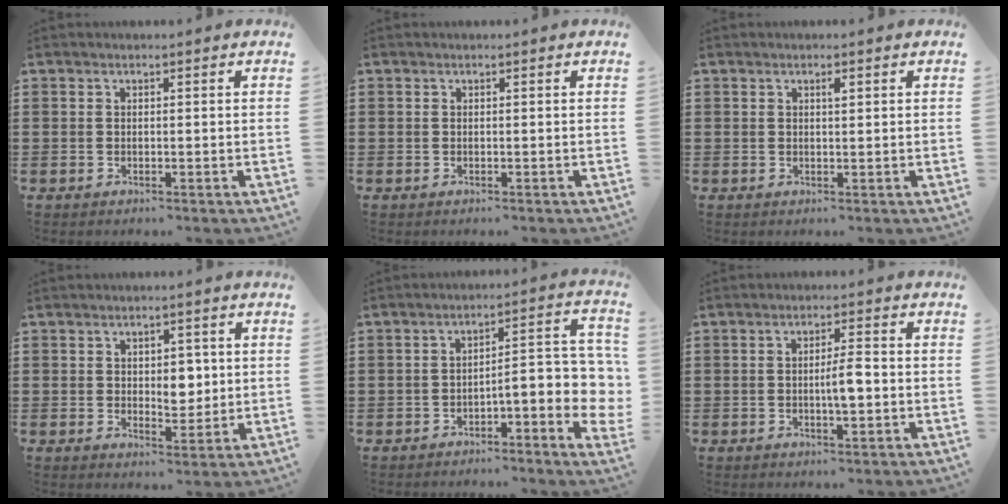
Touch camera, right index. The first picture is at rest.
{"total": 0.0}
{"total": 1.0, "force": [0.4, 0.3, 0.8], "torque": [-0.017, 0.002, 0.007]}
{"total": 4.4, "force": [0.6, 2.9, 3.2], "torque": [-0.044, 0.001, 0.005]}
{"total": 5.0, "force": [-2.6, 1.2, 4.1], "torque": [-0.063, -0.016, -0.053]}
{"total": 3.9, "force": [-0.5, 0.9, 3.8], "torque": [-0.066, 0.003, -0.011]}